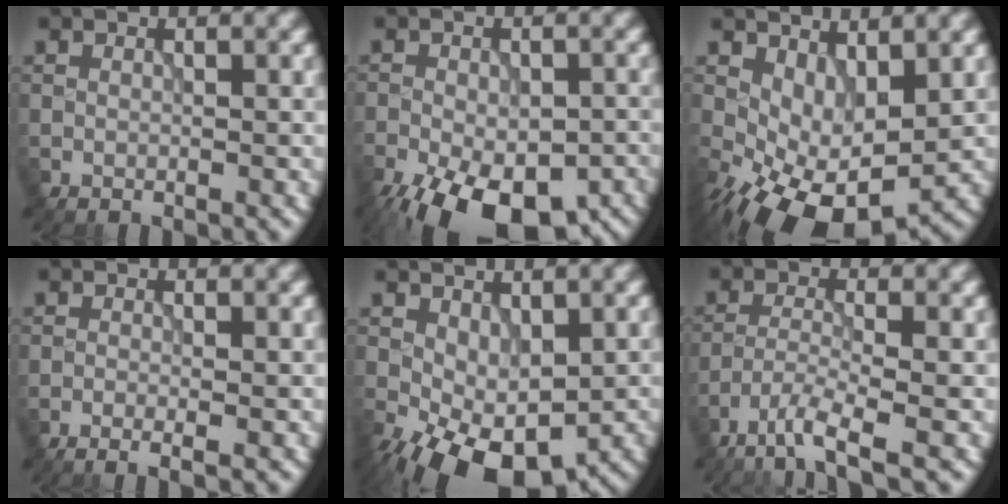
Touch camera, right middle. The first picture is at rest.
{"total": 14.9, "force": [-9.7, 6.7, 9.1], "torque": [-0.145, -0.045, -0.133]}
{"total": 8.7, "force": [-1.7, 4.8, 7.1], "torque": [-0.134, -0.017, -0.015]}
{"total": 2.0, "force": [-0.9, 0.6, 1.7], "torque": [-0.019, -0.005, -0.022]}
{"total": 7.9, "force": [-2.9, 4.2, 6.1], "torque": [-0.124, -0.018, -0.036]}
{"total": 4.0, "force": [-2.8, 0.5, 2.8], "torque": [-0.054, -0.004, -0.064]}